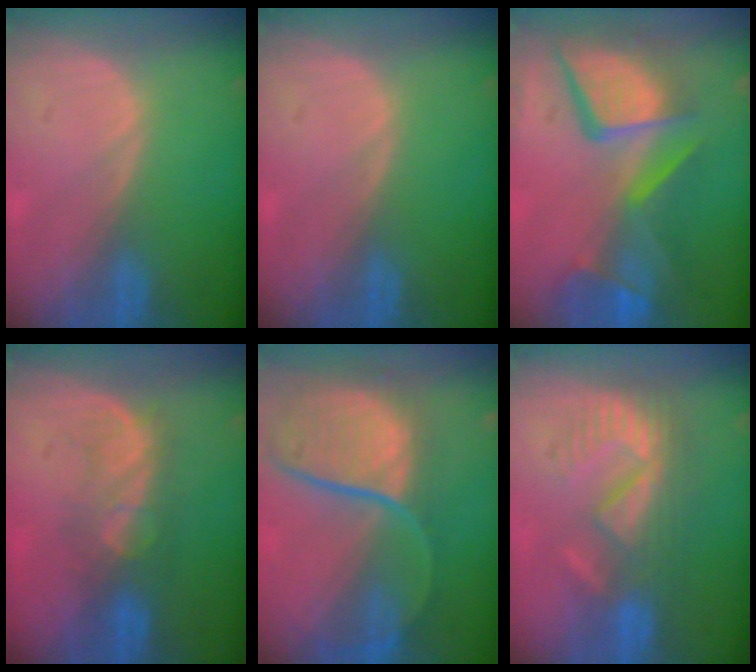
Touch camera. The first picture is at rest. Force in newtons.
{"total": 0.0}
{"total": 13.5, "press": 11.0, "slide": 7.8}
{"total": 5.6, "press": 5.5, "slide": 1.3}
{"total": 12.1, "press": 9.8, "slide": 7.0}
{"total": 9.1, "press": 8.1, "slide": 4.1}